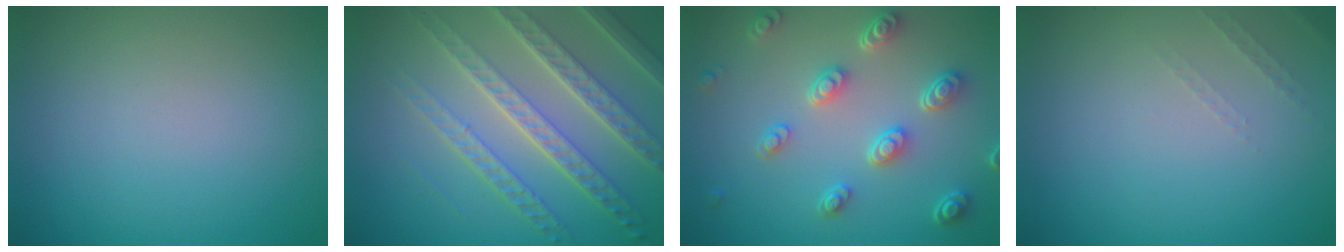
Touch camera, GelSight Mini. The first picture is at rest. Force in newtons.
{"total": 7.8, "press": 5.4, "slide": 5.6}
{"total": 4.6, "press": 3.7, "slide": 2.8}
{"total": 0.9, "press": 0.9, "slide": 0.3}